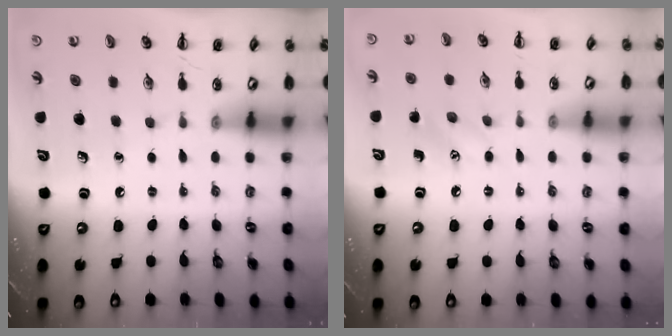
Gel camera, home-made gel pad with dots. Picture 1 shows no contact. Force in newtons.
{"total": 5.7, "press": 5.6, "slide": 1.2}